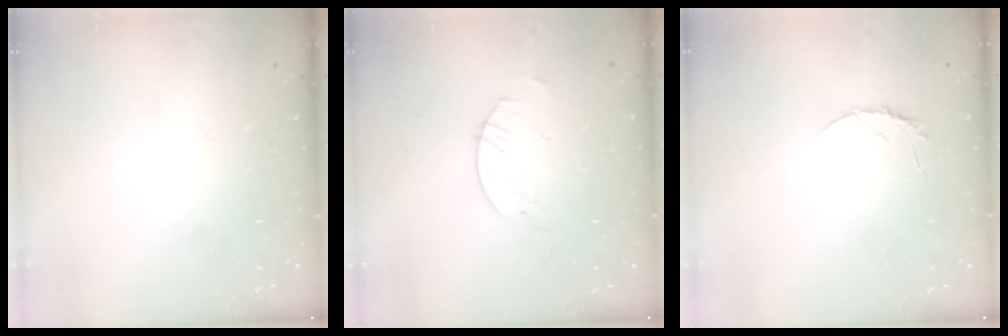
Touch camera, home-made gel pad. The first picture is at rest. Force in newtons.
{"total": 0.8, "press": 0.8, "slide": 0.2}
{"total": 4.7, "press": 4.6, "slide": 0.4}